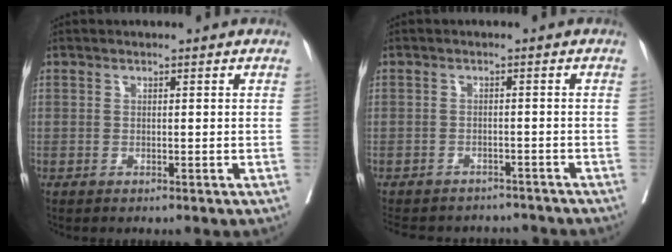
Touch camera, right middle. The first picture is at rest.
{"total": 11.0, "force": [-9.7, 4.9, 1.8], "torque": [-0.035, 0.009, -0.115]}